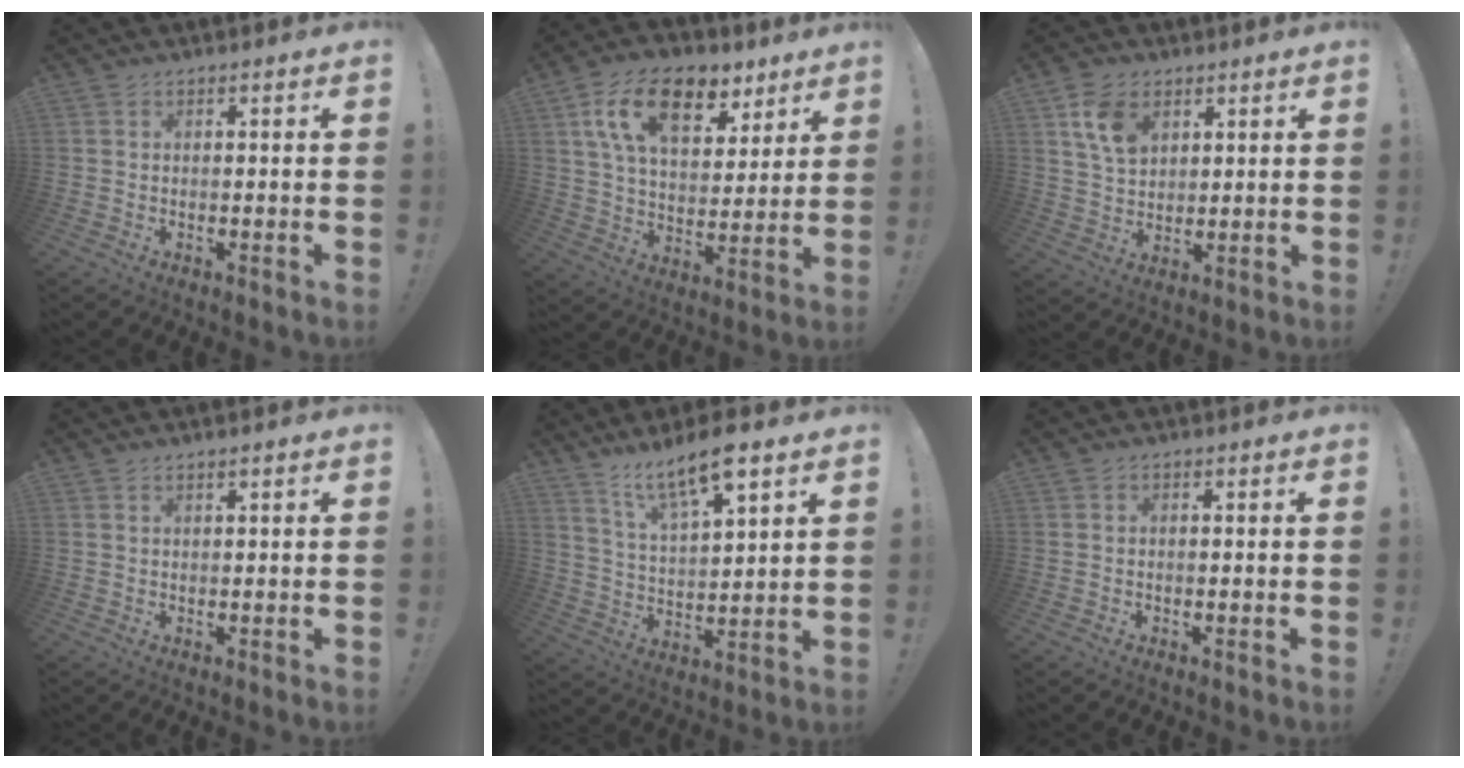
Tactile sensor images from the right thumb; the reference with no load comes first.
{"total": 18.4, "force": [9.5, 10.6, 11.6], "torque": [-0.185, -0.037, 0.168]}
{"total": 10.8, "force": [5.5, 7.4, 5.7], "torque": [-0.088, -0.015, 0.107]}
{"total": 0.9, "force": [0.7, -0.1, 0.5], "torque": [-0.002, -0.004, 0.011]}
{"total": 12.6, "force": [9.3, 3.2, 7.9], "torque": [-0.133, -0.060, 0.160]}
{"total": 0.0}